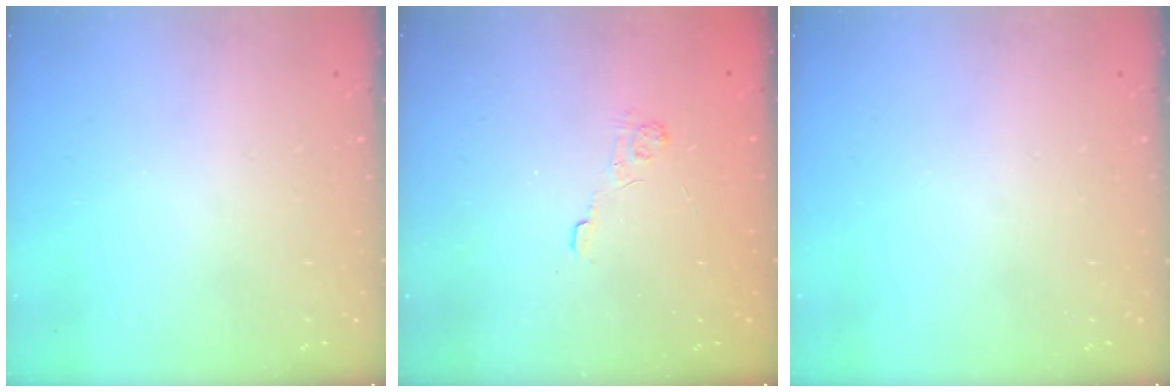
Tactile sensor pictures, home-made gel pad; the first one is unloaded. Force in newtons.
{"total": 2.9, "press": 2.4, "slide": 1.5}
{"total": 0.0}